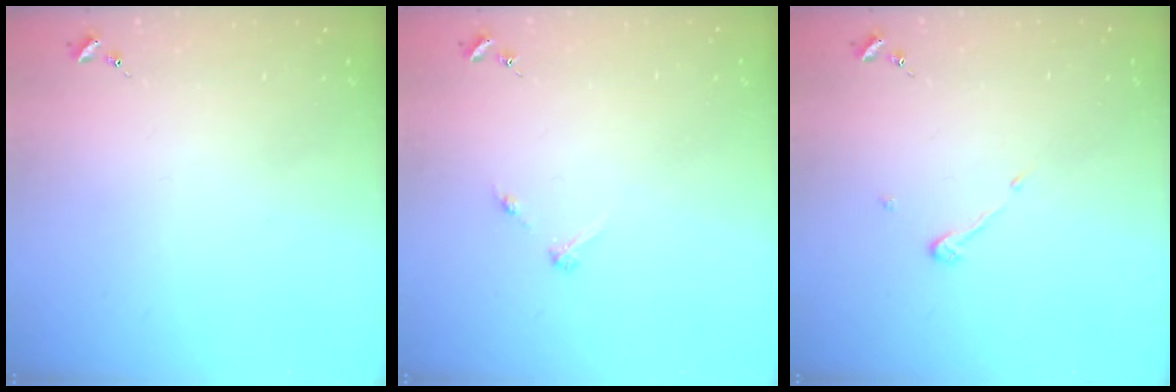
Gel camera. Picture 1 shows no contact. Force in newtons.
{"total": 2.8, "press": 2.8, "slide": 0.3}
{"total": 3.8, "press": 3.8, "slide": 0.3}